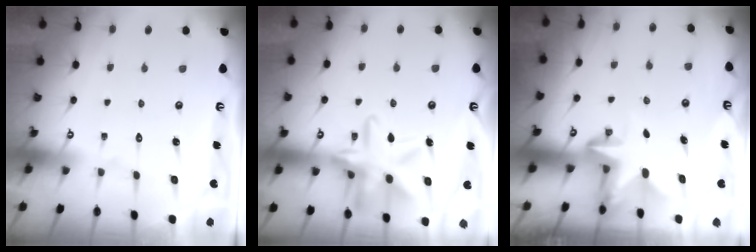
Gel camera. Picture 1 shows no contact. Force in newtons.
{"total": 15.3, "press": 15.2, "slide": 1.2}
{"total": 2.8, "press": 2.8, "slide": 0.6}